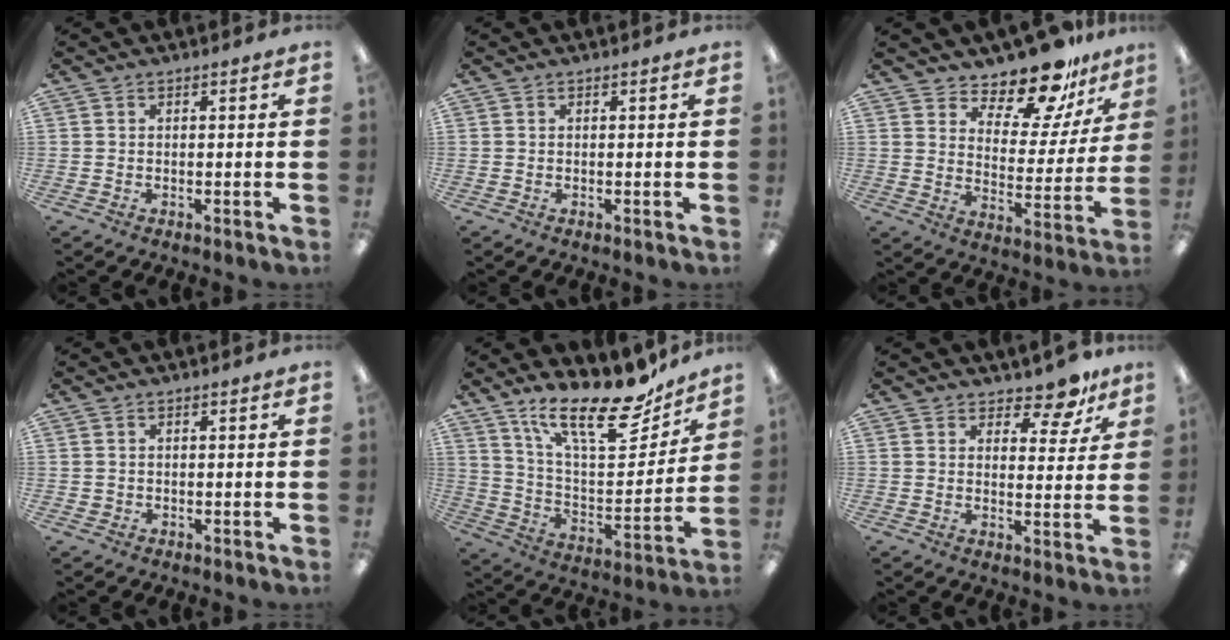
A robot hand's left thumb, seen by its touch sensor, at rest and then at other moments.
{"total": 0.0}
{"total": 14.7, "force": [13.0, 4.5, 5.2], "torque": [-0.090, -0.103, 0.228]}
{"total": 0.8, "force": [0.3, 0.8, -0.1], "torque": [0.002, 0.005, 0.004]}
{"total": 22.7, "force": [16.7, 7.2, 13.5], "torque": [-0.213, -0.112, 0.281]}
{"total": 7.8, "force": [6.4, 3.3, 3.0], "torque": [-0.034, -0.045, 0.110]}